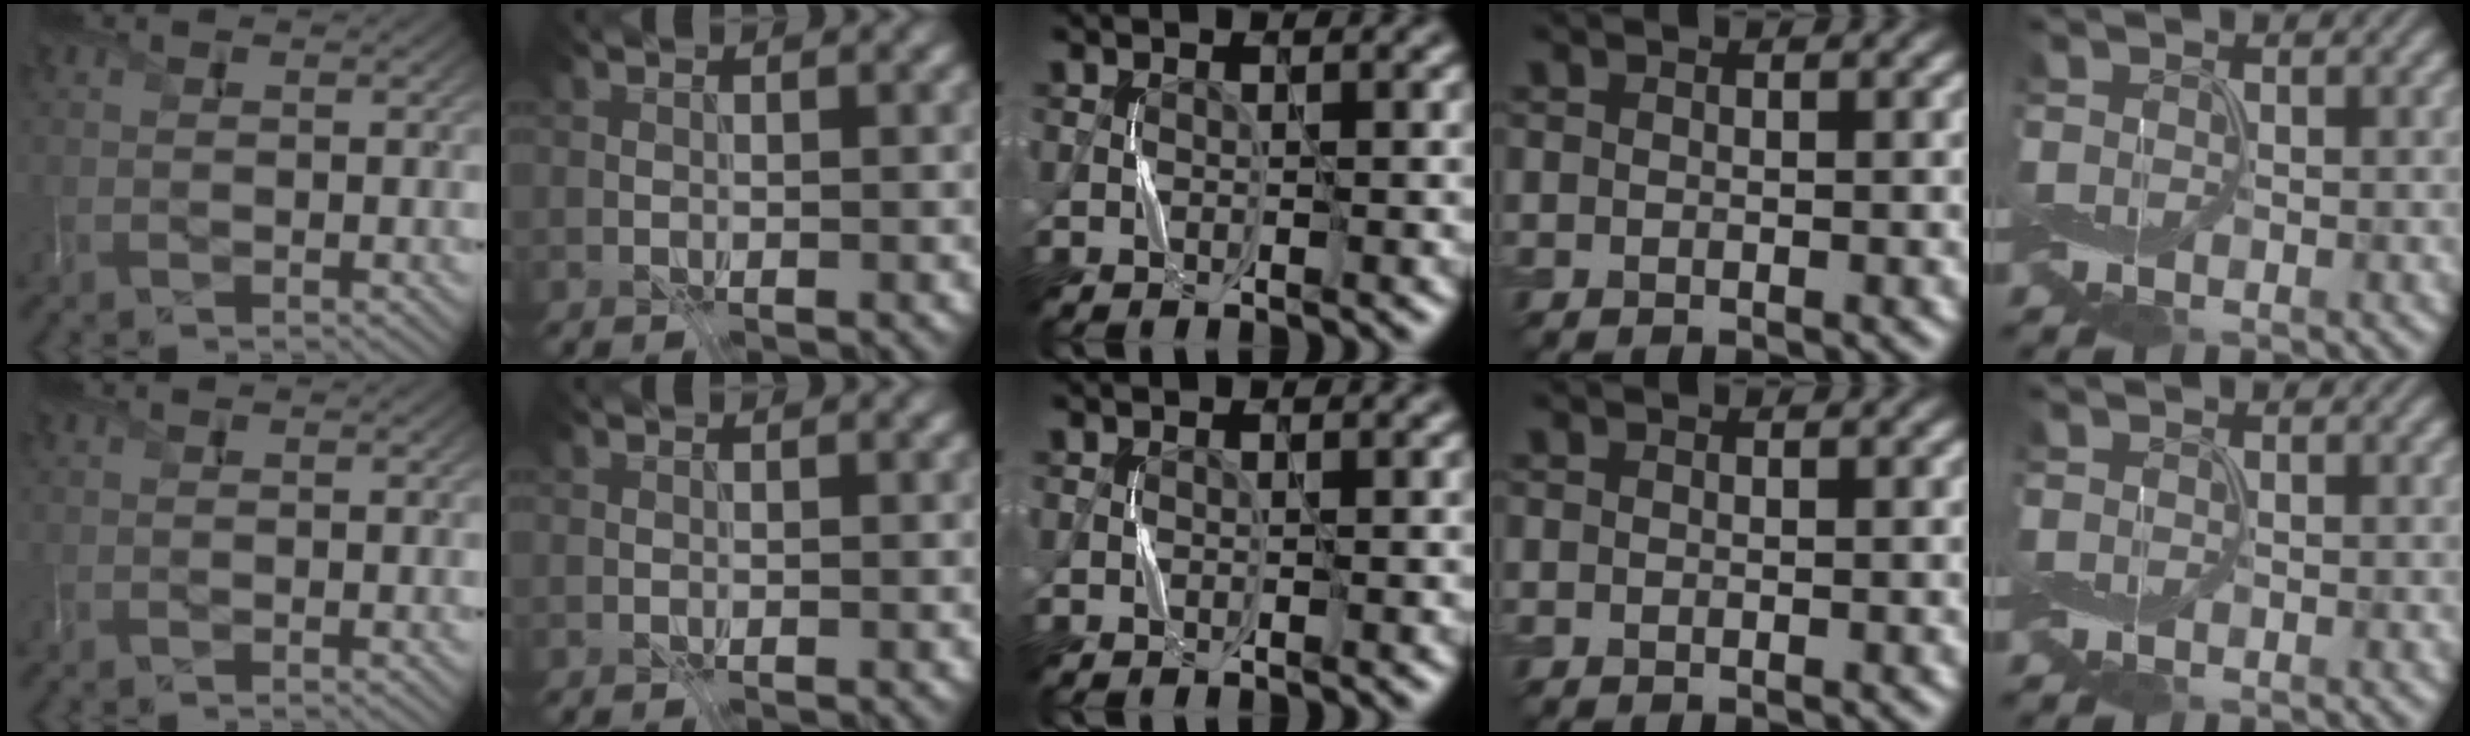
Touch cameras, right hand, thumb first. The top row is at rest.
{}